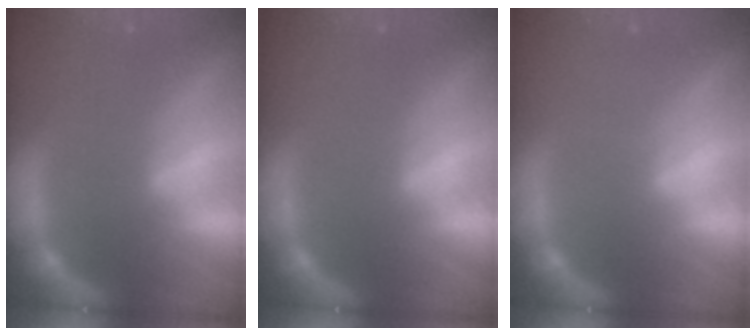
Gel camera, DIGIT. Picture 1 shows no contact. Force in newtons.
{"total": 0.0}
{"total": 0.9}